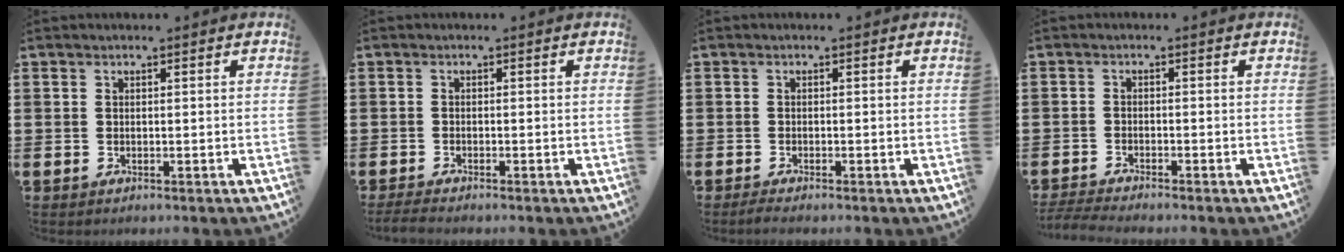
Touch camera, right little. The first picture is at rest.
{"total": 1.0, "force": [-0.8, 0.1, 0.7], "torque": [-0.012, -0.001, -0.015]}
{"total": 0.9, "force": [-0.7, 0.1, 0.6], "torque": [-0.010, -0.003, -0.013]}
{"total": 1.8, "force": [-1.6, 0.0, 0.7], "torque": [-0.012, 0.002, -0.031]}